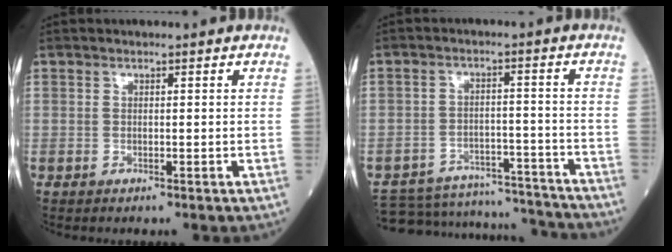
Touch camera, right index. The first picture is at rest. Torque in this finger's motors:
{"motor_torque": [-0.39, -0.29, -1.03, -0.21]}